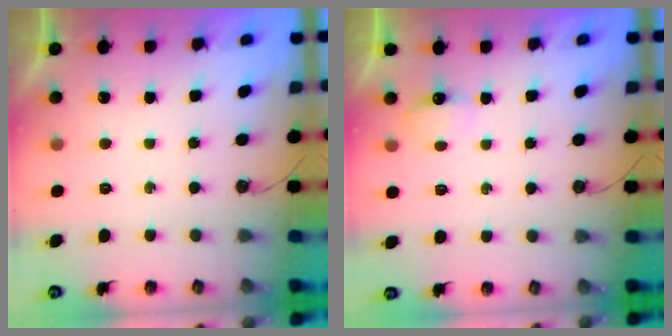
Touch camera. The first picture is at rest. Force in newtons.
{"total": 3.7, "press": 3.7, "slide": 0.5}